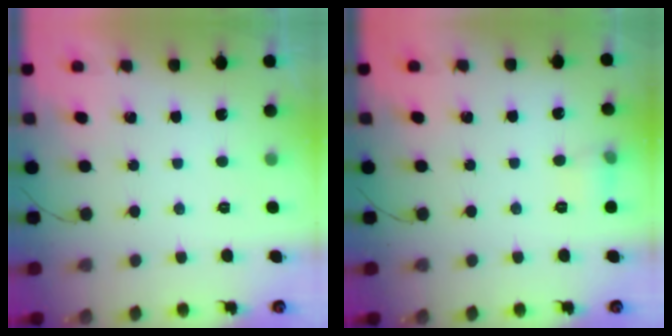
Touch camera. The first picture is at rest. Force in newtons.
{"total": 5.6, "press": 5.4, "slide": 1.5}